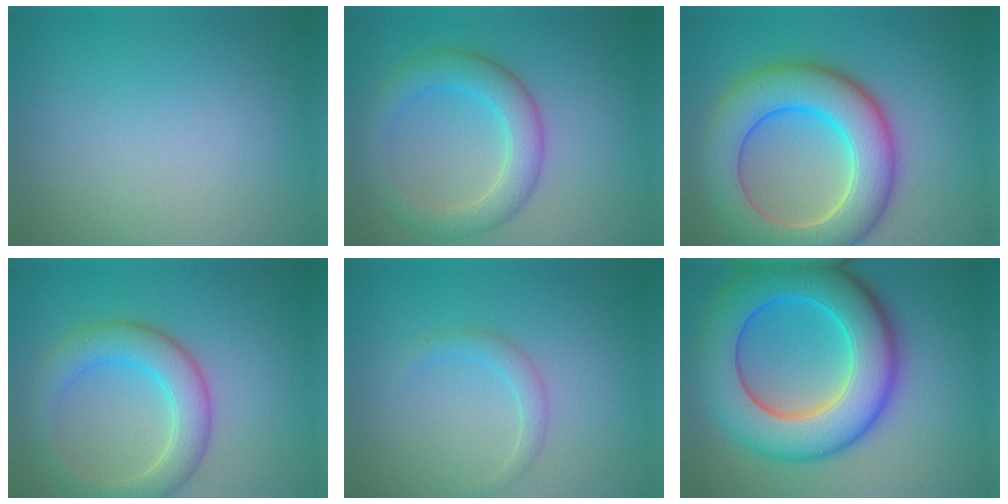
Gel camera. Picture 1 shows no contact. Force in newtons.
{"total": 4.4, "press": 4.3, "slide": 0.2}
{"total": 10.0, "press": 10.0, "slide": 0.8}
{"total": 5.0, "press": 5.0, "slide": 0.2}
{"total": 1.4, "press": 1.4, "slide": 0.0}
{"total": 11.8, "press": 11.8, "slide": 0.2}